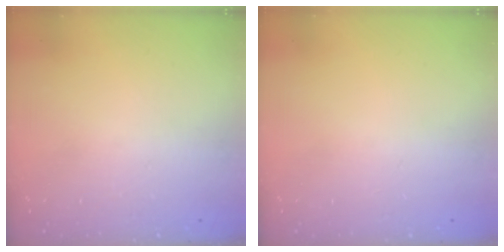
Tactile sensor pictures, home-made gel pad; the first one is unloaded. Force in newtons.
{"total": 0.0}